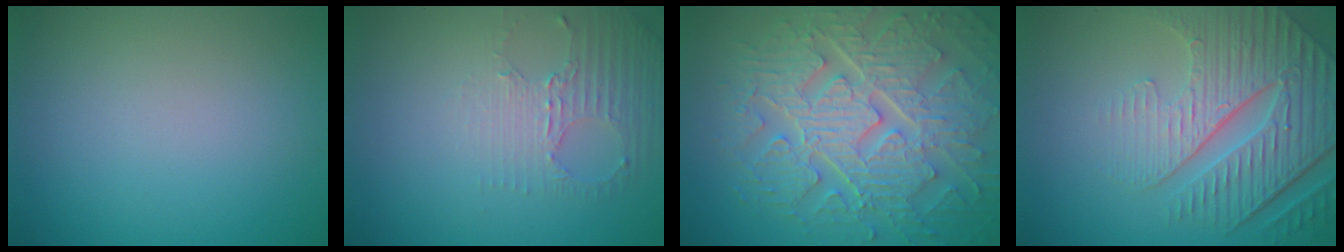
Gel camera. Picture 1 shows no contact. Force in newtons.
{"total": 2.6, "press": 1.9, "slide": 1.9}
{"total": 9.3, "press": 6.9, "slide": 6.3}
{"total": 7.6, "press": 5.7, "slide": 5.1}